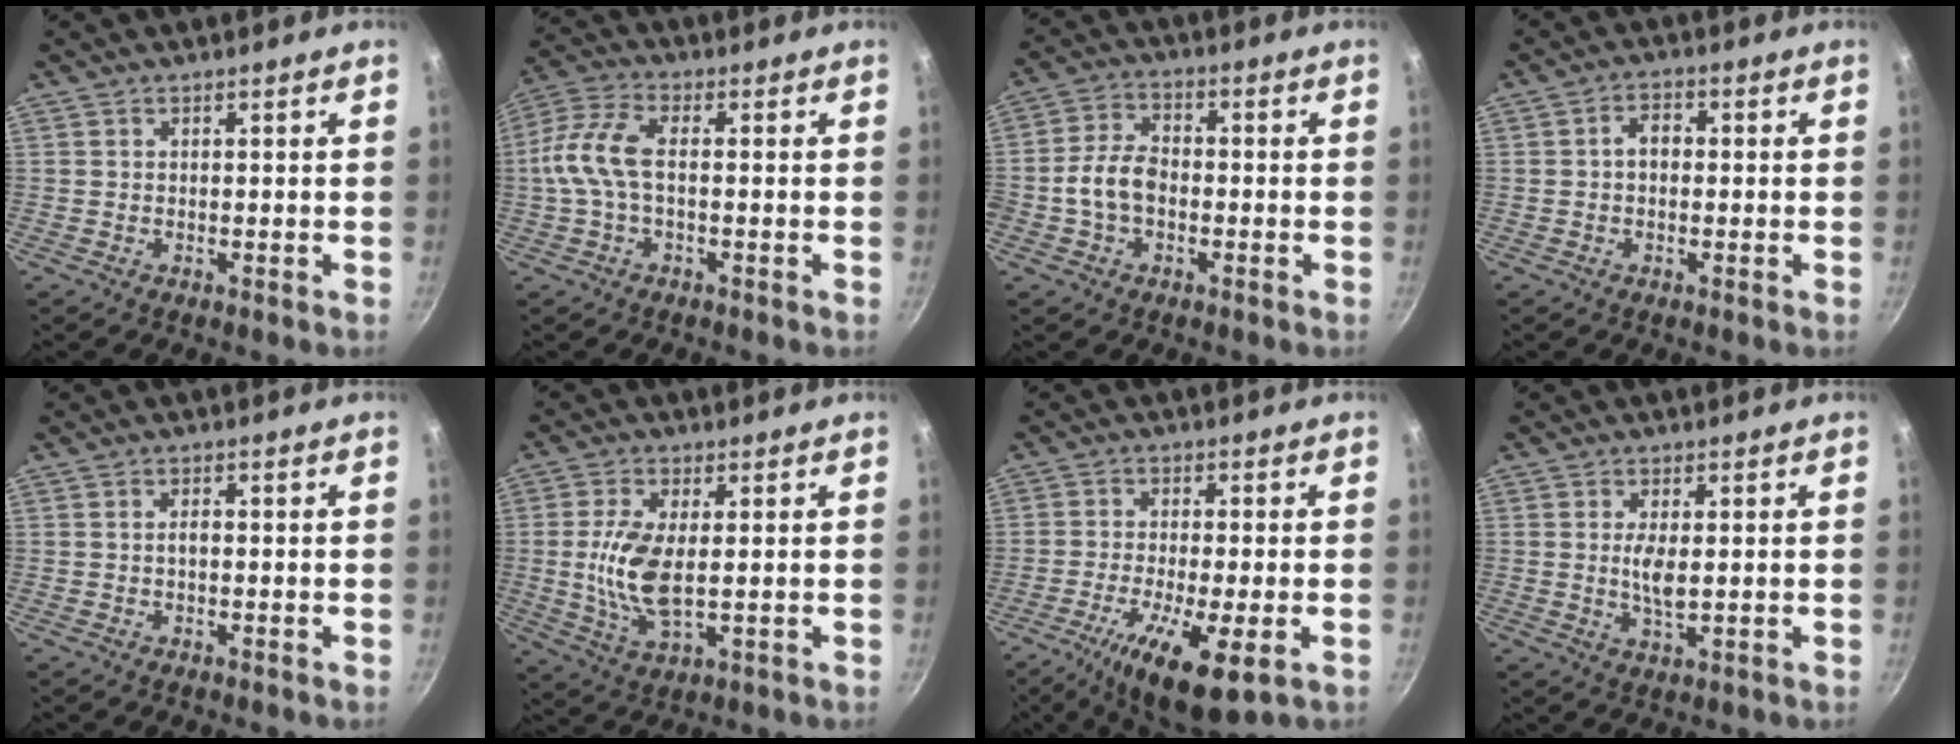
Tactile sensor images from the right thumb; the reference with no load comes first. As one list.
[{"total": 8.8, "force": [-0.6, 4.2, 7.7], "torque": [-0.175, 0.026, -0.027]}, {"total": 7.2, "force": [-1.7, 4.9, 5.0], "torque": [-0.083, 0.029, -0.041]}, {"total": 3.3, "force": [-0.1, 2.4, 2.3], "torque": [-0.026, 0.012, -0.007]}, {"total": 1.3, "force": [-0.2, 0.6, 1.1], "torque": [-0.018, 0.007, -0.004]}, {"total": 9.8, "force": [0.4, 4.4, 8.7], "torque": [-0.180, -0.008, 0.009]}, {"total": 13.4, "force": [-5.2, 3.8, 11.8], "torque": [-0.220, -0.004, -0.087]}, {"total": 4.3, "force": [0.4, 1.6, 3.9], "torque": [-0.079, -0.005, 0.008]}]